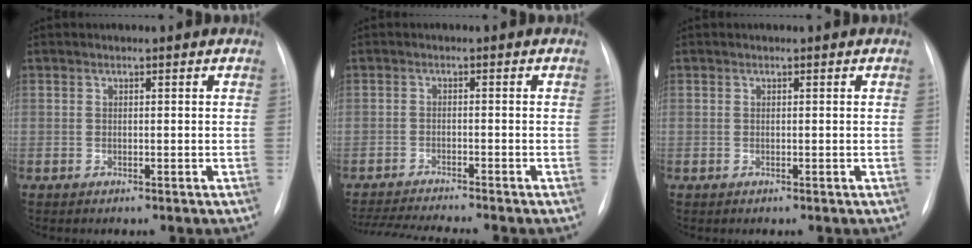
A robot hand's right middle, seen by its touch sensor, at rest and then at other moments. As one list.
[{"total": 8.2, "force": [-7.5, -1.0, 3.2], "torque": [-0.049, -0.016, -0.125]}, {"total": 0.0}]